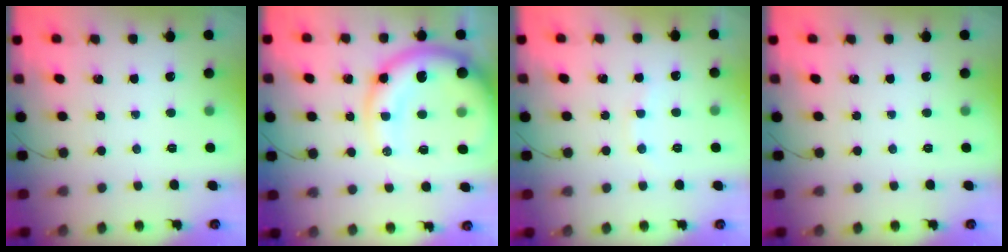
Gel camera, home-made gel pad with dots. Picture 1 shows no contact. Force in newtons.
{"total": 17.3, "press": 16.9, "slide": 3.9}
{"total": 6.0, "press": 5.9, "slide": 1.3}
{"total": 0.0}